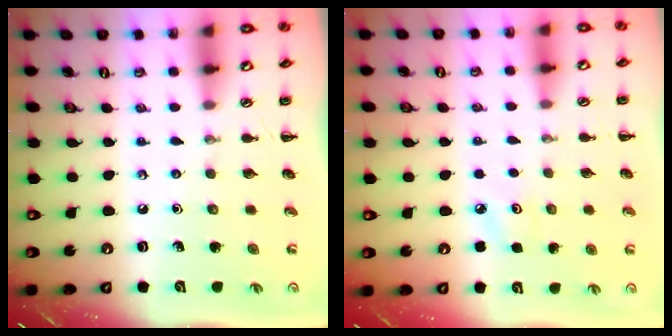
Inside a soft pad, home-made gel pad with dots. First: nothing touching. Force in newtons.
{"total": 5.4, "press": 5.2, "slide": 1.7}